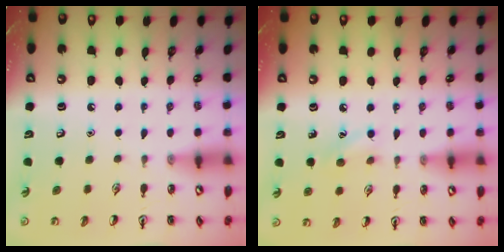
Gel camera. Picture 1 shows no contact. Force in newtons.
{"total": 6.7, "press": 6.4, "slide": 1.9}